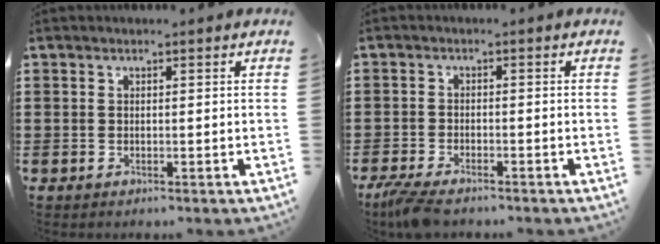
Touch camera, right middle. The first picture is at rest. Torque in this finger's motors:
{"motor_torque": [2.13, 0.00, 0.69, 0.21]}